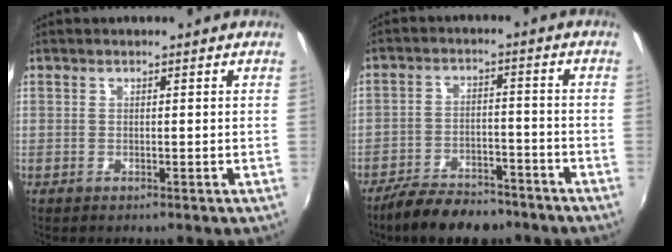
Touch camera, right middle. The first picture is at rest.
{"total": 12.1, "force": [-9.8, 4.4, 5.5], "torque": [-0.122, -0.007, -0.152]}